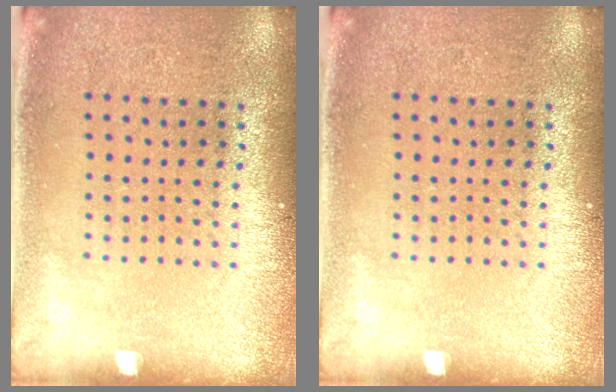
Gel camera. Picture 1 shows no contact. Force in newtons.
{"total": 0.0}